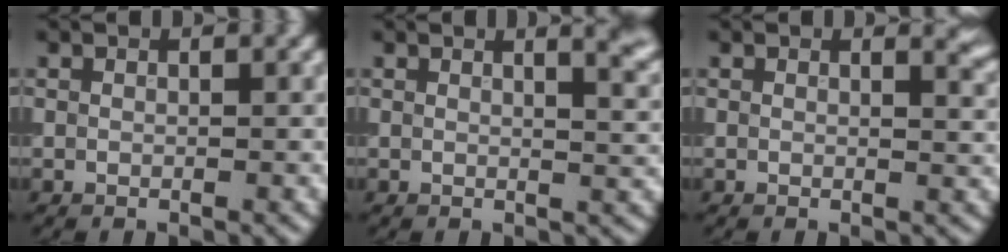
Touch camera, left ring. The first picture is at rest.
{"total": 4.9, "force": [2.6, 2.1, 3.6], "torque": [-0.013, 0.020, 0.015]}
{"total": 2.5, "force": [1.6, 1.0, 1.6], "torque": [-0.002, 0.001, 0.016]}